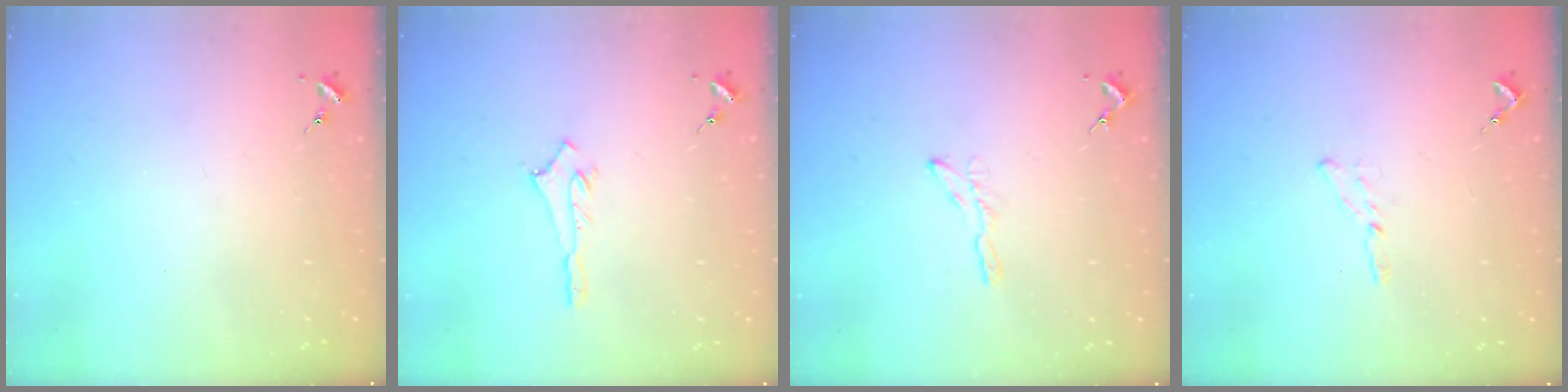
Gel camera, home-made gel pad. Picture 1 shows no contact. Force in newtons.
{"total": 2.9, "press": 2.9, "slide": 0.2}
{"total": 4.2, "press": 4.2, "slide": 0.5}
{"total": 3.5, "press": 3.5, "slide": 0.4}